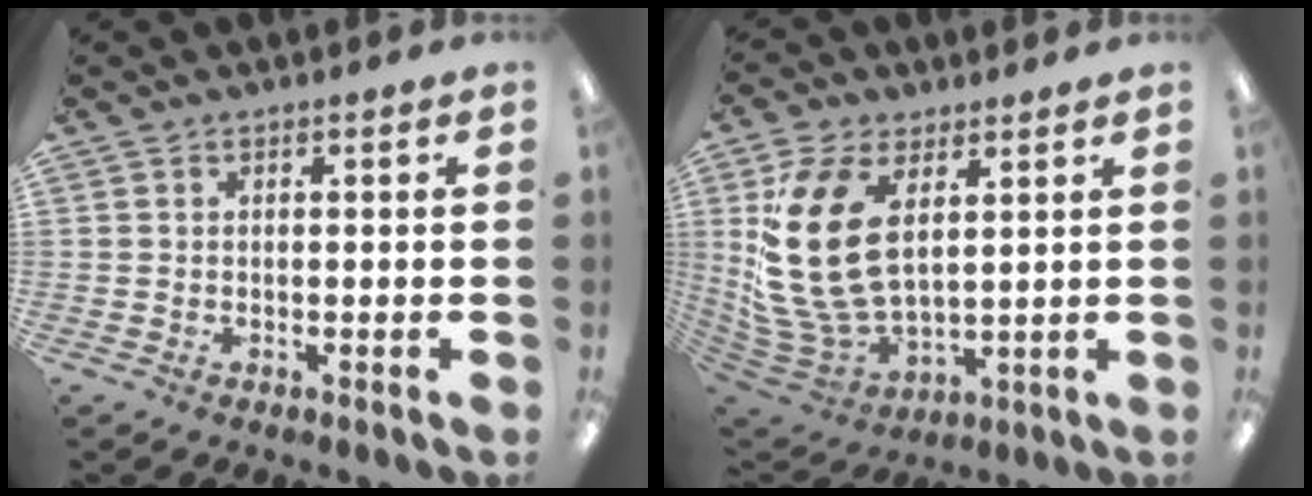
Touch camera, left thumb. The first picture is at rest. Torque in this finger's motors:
{"motor_torque": [1.87, 3.14, 2.32, -0.46, 0.55]}